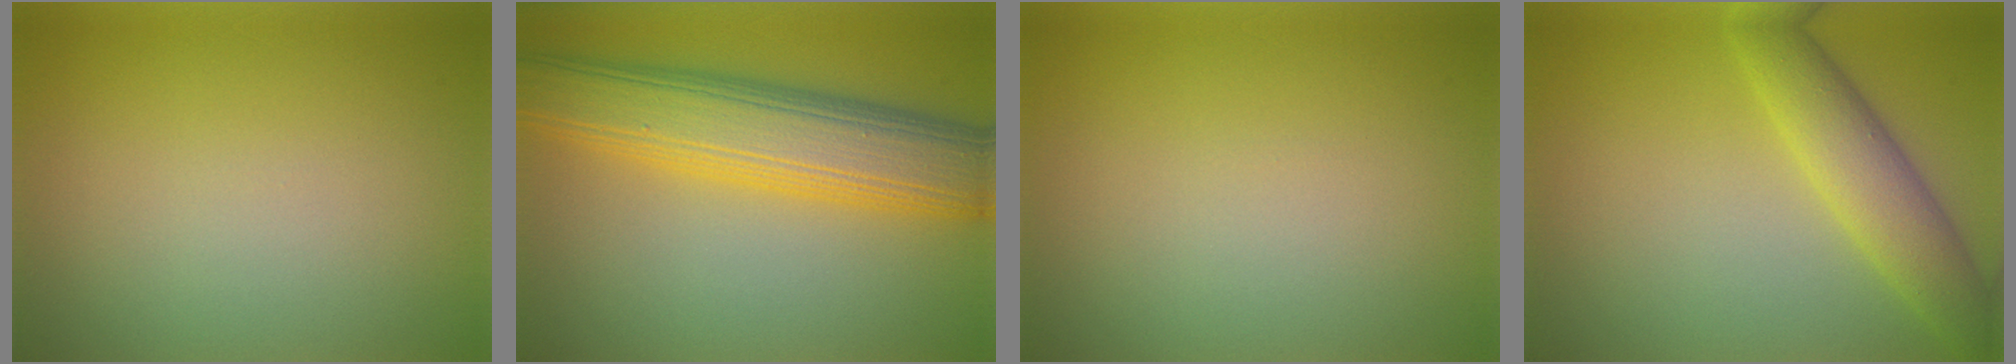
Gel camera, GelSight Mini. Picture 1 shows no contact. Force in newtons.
{"total": 9.6, "press": 9.6, "slide": 0.1}
{"total": 0.0}
{"total": 4.8, "press": 4.8, "slide": 0.2}